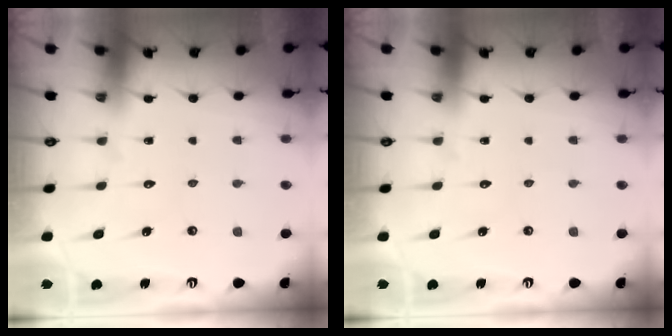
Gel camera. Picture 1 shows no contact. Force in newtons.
{"total": 0.0}